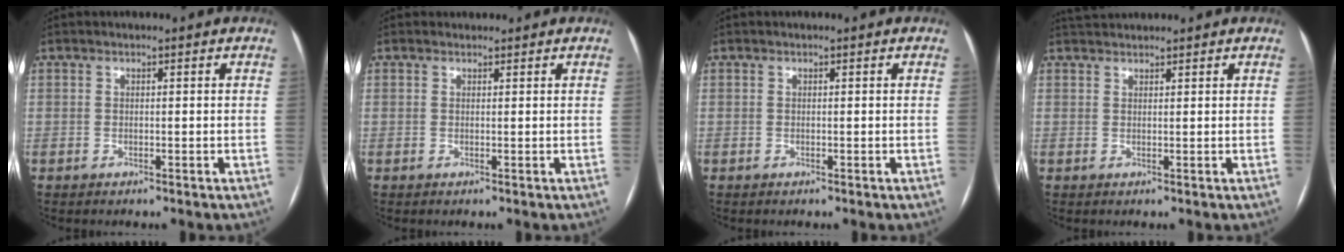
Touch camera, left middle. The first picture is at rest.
{"total": 0.7, "force": [0.6, 0.3, -0.1], "torque": [-0.003, 0.008, 0.010]}
{"total": 0.0}
{"total": 2.7, "force": [2.6, 0.2, 0.3], "torque": [-0.007, 0.028, 0.051]}